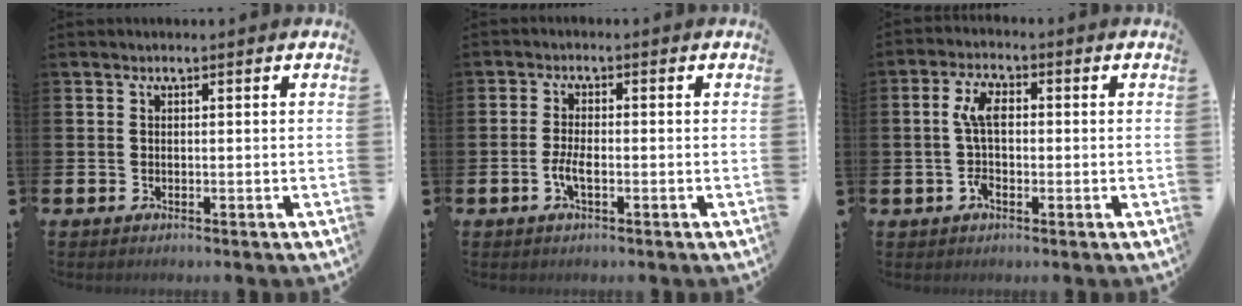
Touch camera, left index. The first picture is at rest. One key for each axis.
{"total": 2.7, "fx": -0.9, "fy": 0.9, "fz": 2.4, "tx": -0.044, "ty": -0.003, "tz": -0.019}
{"total": 5.4, "fx": 0.0, "fy": 2.7, "fz": 4.6, "tx": -0.071, "ty": 0.005, "tz": -0.004}